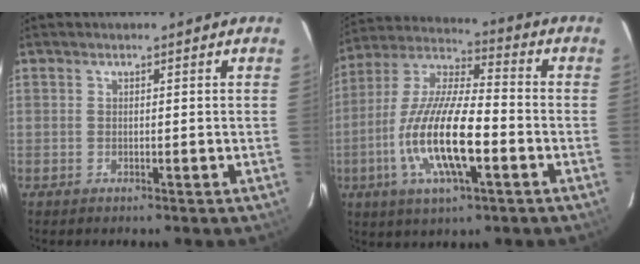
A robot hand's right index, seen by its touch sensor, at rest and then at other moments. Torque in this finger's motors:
{"motor_torque": [1.36, -0.78, 1.05, 0.21]}